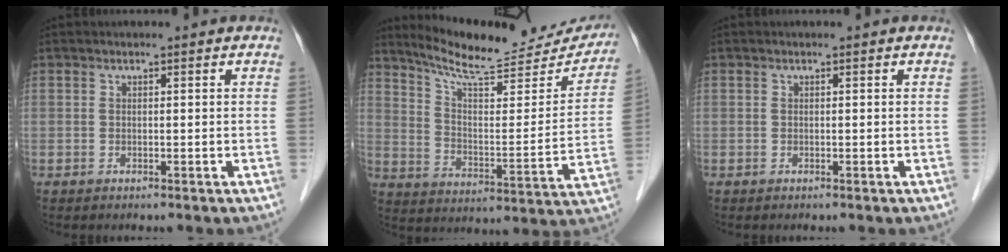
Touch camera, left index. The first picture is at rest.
{"total": 20.5, "force": [19.1, 3.4, 6.5], "torque": [-0.099, -0.038, 0.265]}
{"total": 0.0}